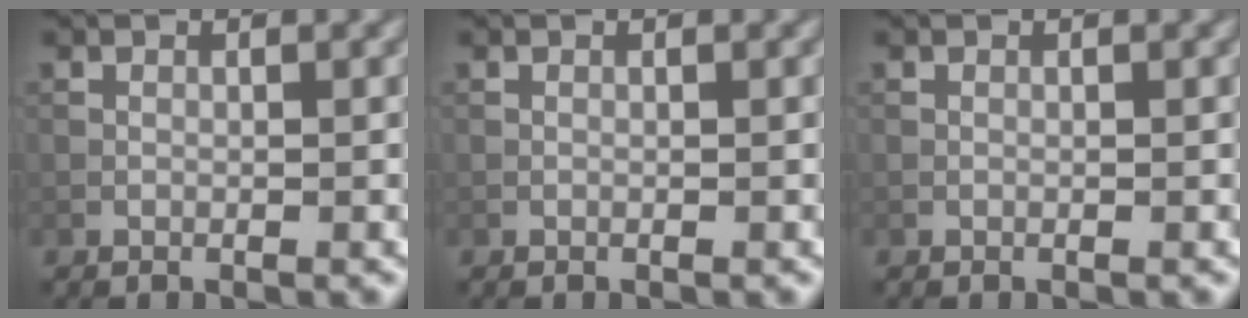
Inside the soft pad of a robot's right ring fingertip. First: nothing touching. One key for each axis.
{"total": 0.0}
{"total": 0.0}